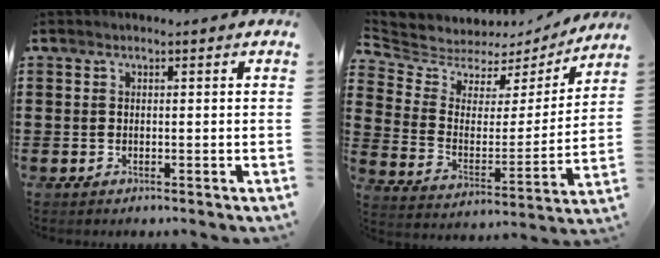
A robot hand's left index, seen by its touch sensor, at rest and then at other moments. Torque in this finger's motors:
{"motor_torque": [1.07, -1.07, 0.26, 0.01]}